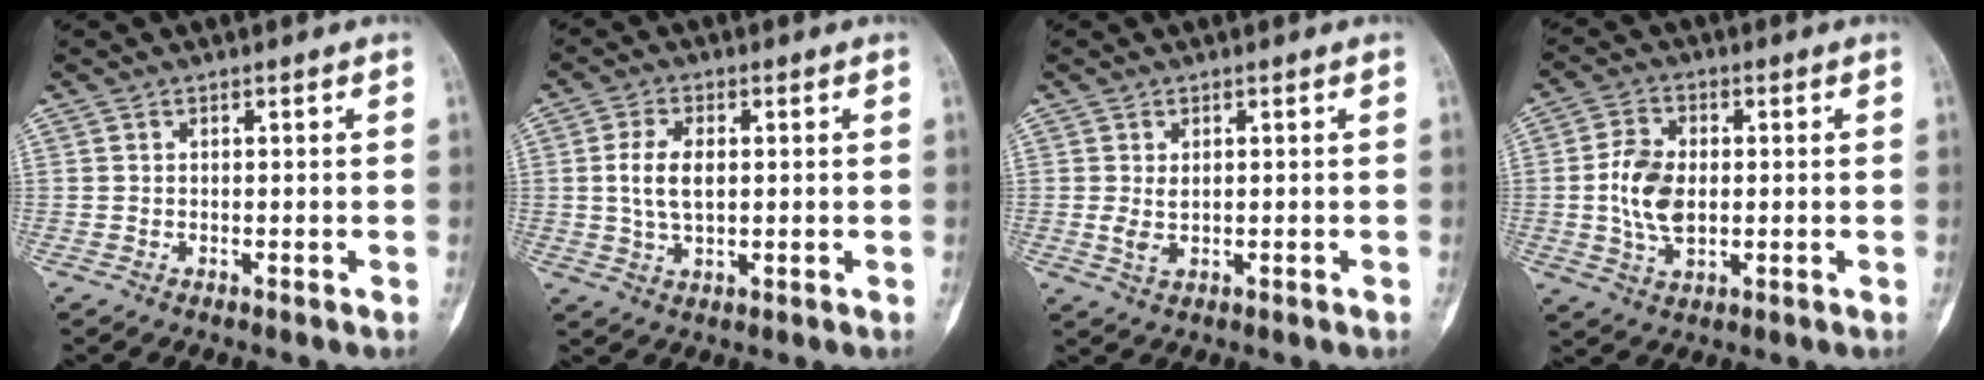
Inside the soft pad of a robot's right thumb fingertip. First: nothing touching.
{"total": 6.4, "force": [0.6, 3.5, 5.3], "torque": [-0.108, 0.000, 0.013]}
{"total": 2.5, "force": [0.2, 1.3, 2.1], "torque": [-0.044, -0.003, 0.012]}
{"total": 9.0, "force": [-0.2, 5.6, 7.0], "torque": [-0.131, 0.002, -0.005]}